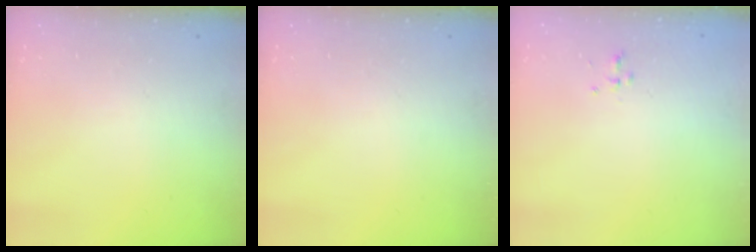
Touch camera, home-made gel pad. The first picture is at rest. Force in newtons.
{"total": 0.0}
{"total": 2.0, "press": 1.8, "slide": 0.9}